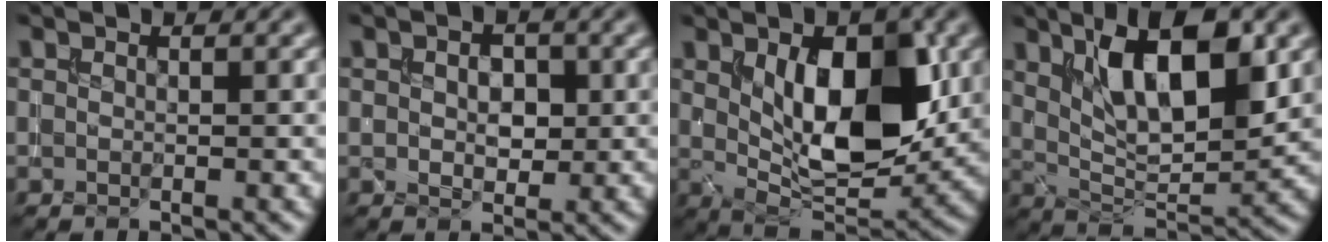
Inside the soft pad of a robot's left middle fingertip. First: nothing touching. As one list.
[{"total": 2.6, "force": [0.5, 1.8, 1.9], "torque": [-0.034, 0.000, 0.008]}, {"total": 9.8, "force": [1.9, 4.9, 8.3], "torque": [-0.134, -0.009, 0.037]}, {"total": 9.4, "force": [3.5, 3.6, 7.9], "torque": [-0.127, -0.001, 0.059]}]